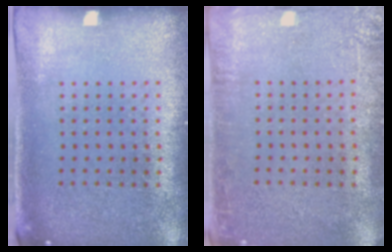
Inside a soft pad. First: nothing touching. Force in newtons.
{"total": 2.9, "press": 2.9, "slide": 0.4}